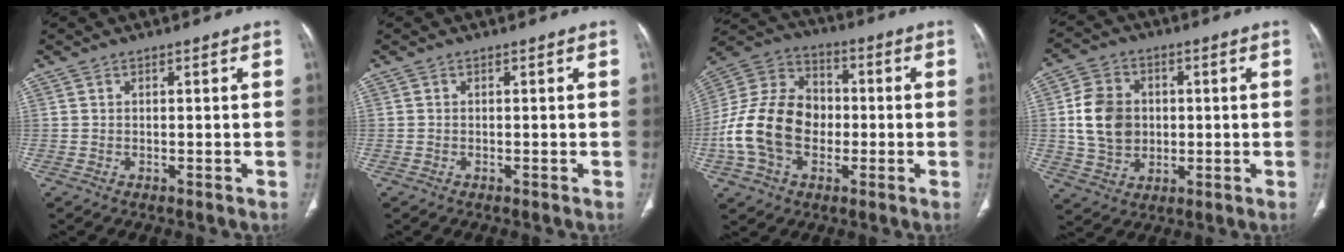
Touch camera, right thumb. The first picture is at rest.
{"total": 0.0}
{"total": 18.2, "force": [-3.0, 13.3, 12.0], "torque": [-0.224, 0.036, -0.055]}
{"total": 11.2, "force": [0.8, 9.1, 6.4], "torque": [-0.097, 0.003, 0.018]}